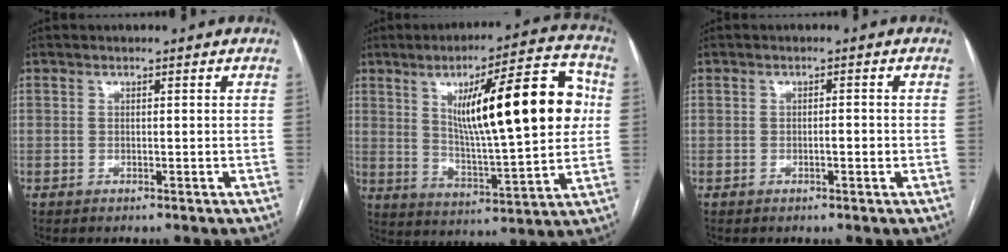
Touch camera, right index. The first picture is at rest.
{"total": 20.3, "force": [4.5, 3.5, 19.5], "torque": [-0.293, 0.020, 0.067]}
{"total": 1.4, "force": [-0.4, 0.3, 1.3], "torque": [-0.019, 0.002, -0.009]}